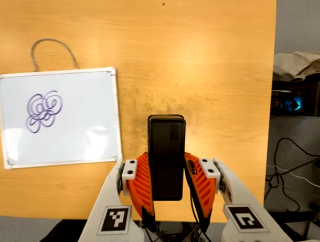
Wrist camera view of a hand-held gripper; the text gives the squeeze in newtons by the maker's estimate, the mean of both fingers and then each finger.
{"total": 3.7, "left": 2.2, "right": 5.1}